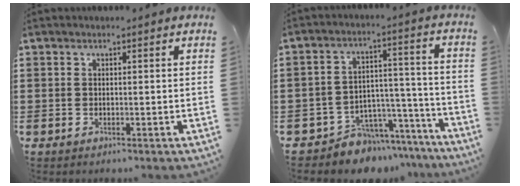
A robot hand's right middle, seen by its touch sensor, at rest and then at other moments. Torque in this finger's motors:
{"motor_torque": [0.18, -0.07, 0.17, 0.04]}